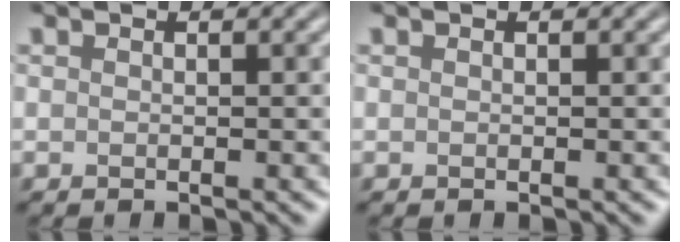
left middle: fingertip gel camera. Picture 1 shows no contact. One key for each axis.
{"total": 0.0}